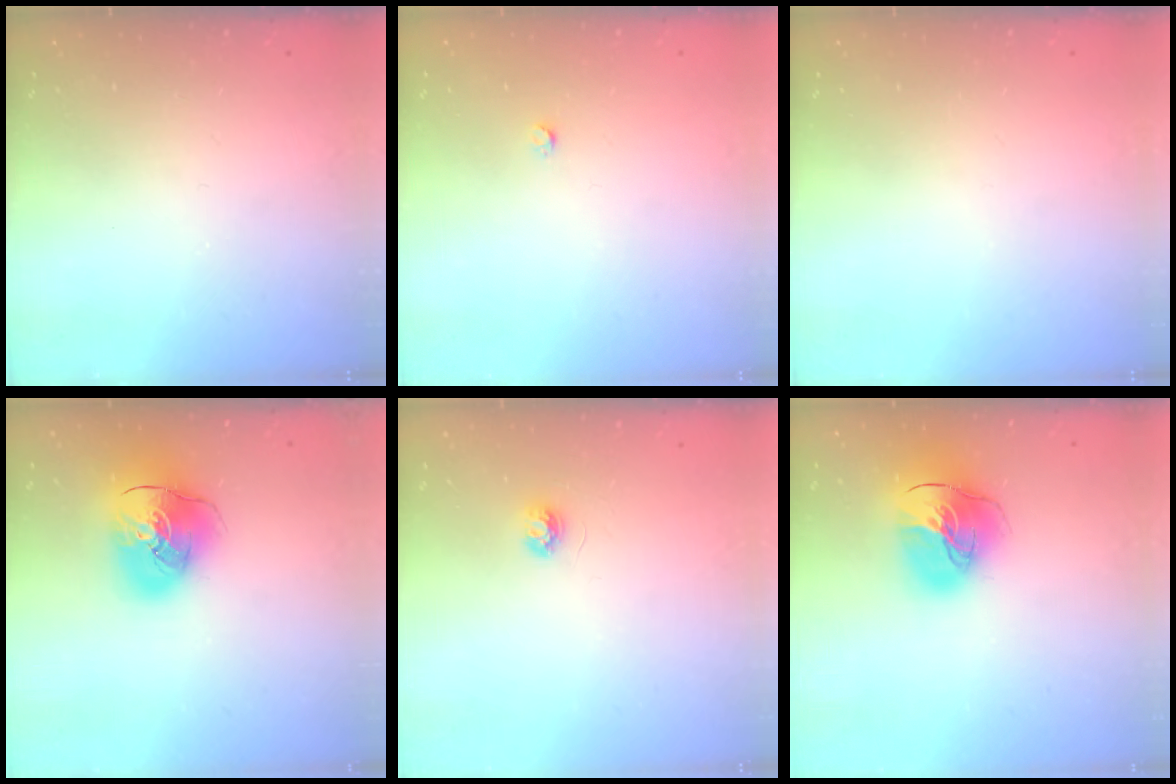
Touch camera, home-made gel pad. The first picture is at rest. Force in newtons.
{"total": 2.4, "press": 2.4, "slide": 0.3}
{"total": 0.0}
{"total": 15.3, "press": 15.2, "slide": 2.2}
{"total": 3.7, "press": 3.7, "slide": 0.3}
{"total": 20.8, "press": 20.6, "slide": 2.7}